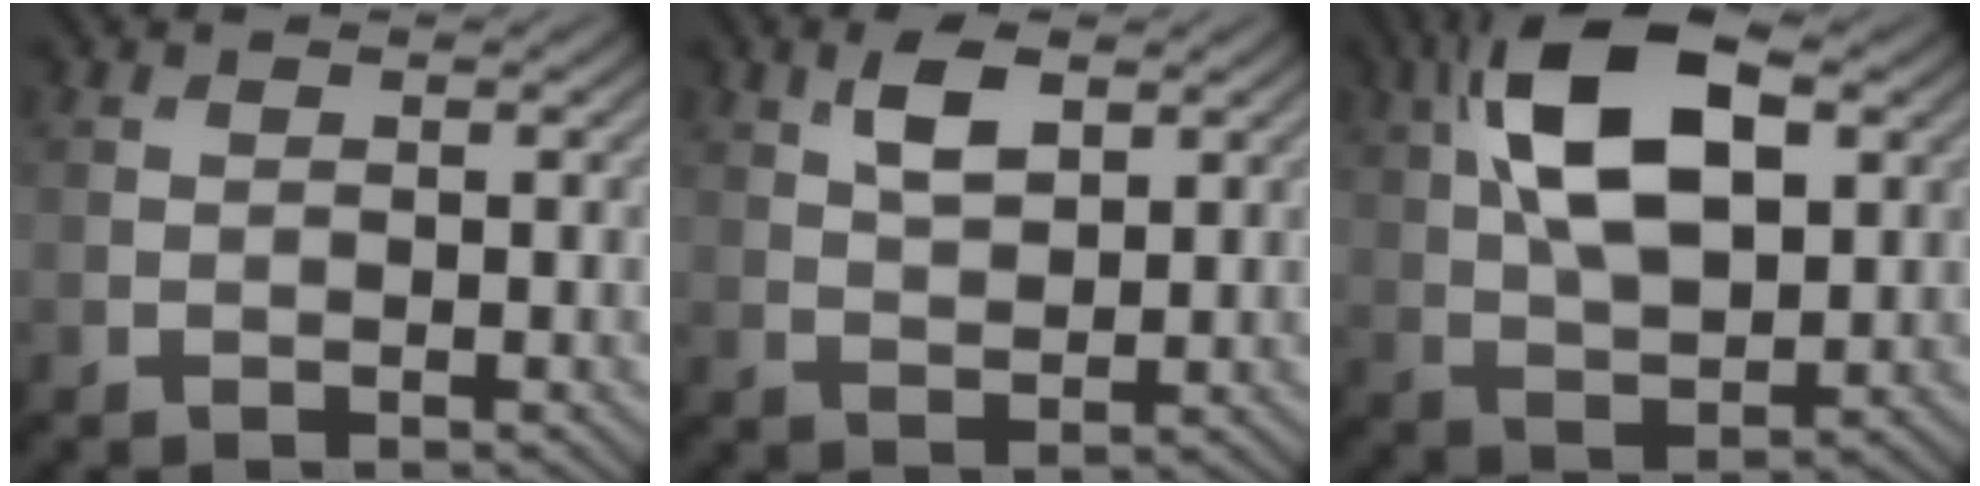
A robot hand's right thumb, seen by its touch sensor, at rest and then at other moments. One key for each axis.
{"total": 4.3, "fx": 2.1, "fy": 2.0, "fz": 3.1, "tx": -0.068, "ty": 0.001, "tz": 0.041}
{"total": 13.8, "fx": 4.6, "fy": 6.6, "fz": 11.2, "tx": -0.220, "ty": 0.015, "tz": 0.078}